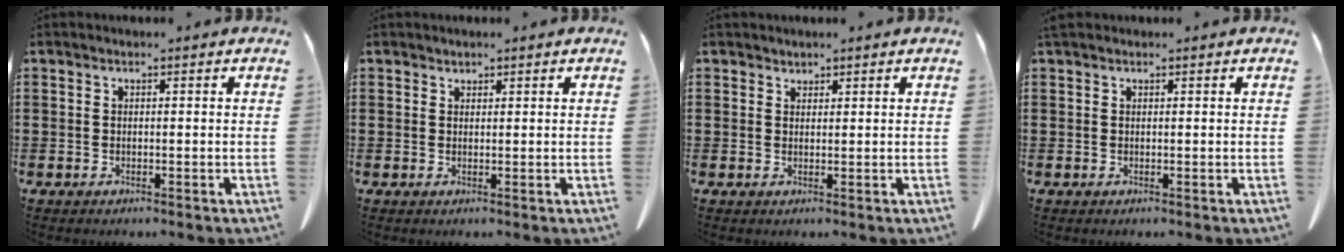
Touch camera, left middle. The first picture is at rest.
{"total": 0.7, "force": [0.4, 0.4, 0.3], "torque": [-0.007, 0.003, 0.008]}
{"total": 1.2, "force": [1.1, 0.5, -0.2], "torque": [0.000, 0.002, 0.022]}
{"total": 0.8, "force": [0.6, 0.4, 0.3], "torque": [-0.010, 0.001, 0.013]}